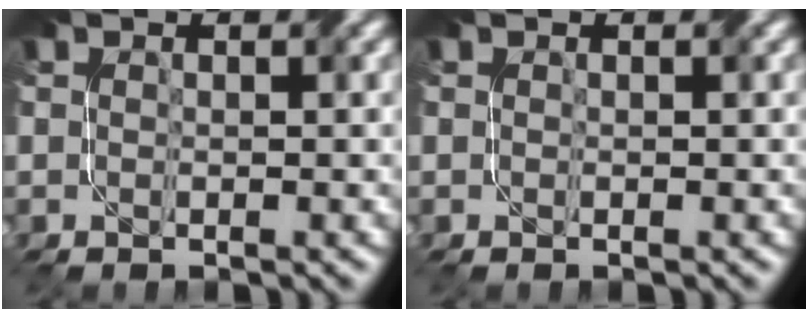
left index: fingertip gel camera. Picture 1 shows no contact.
{"total": 0.0}